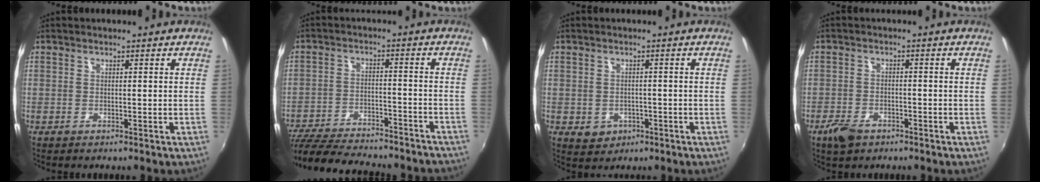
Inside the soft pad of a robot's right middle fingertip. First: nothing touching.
{"total": 24.7, "force": [-21.5, 5.9, 10.8], "torque": [-0.219, -0.031, -0.300]}
{"total": 4.1, "force": [-1.4, 3.4, 1.7], "torque": [-0.040, -0.002, -0.009]}
{"total": 5.0, "force": [-3.4, 2.7, 2.5], "torque": [-0.068, -0.006, -0.061]}